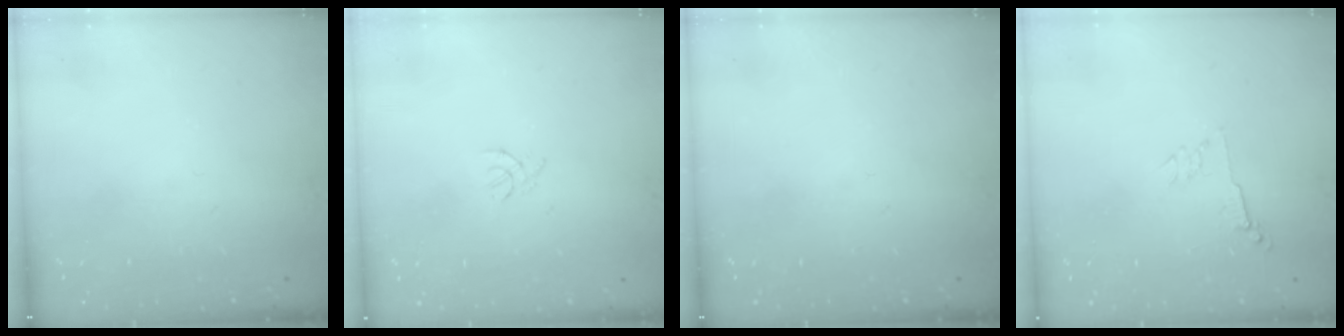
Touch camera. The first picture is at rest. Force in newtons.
{"total": 0.8, "press": 0.7, "slide": 0.3}
{"total": 0.0}
{"total": 2.8, "press": 2.7, "slide": 0.6}